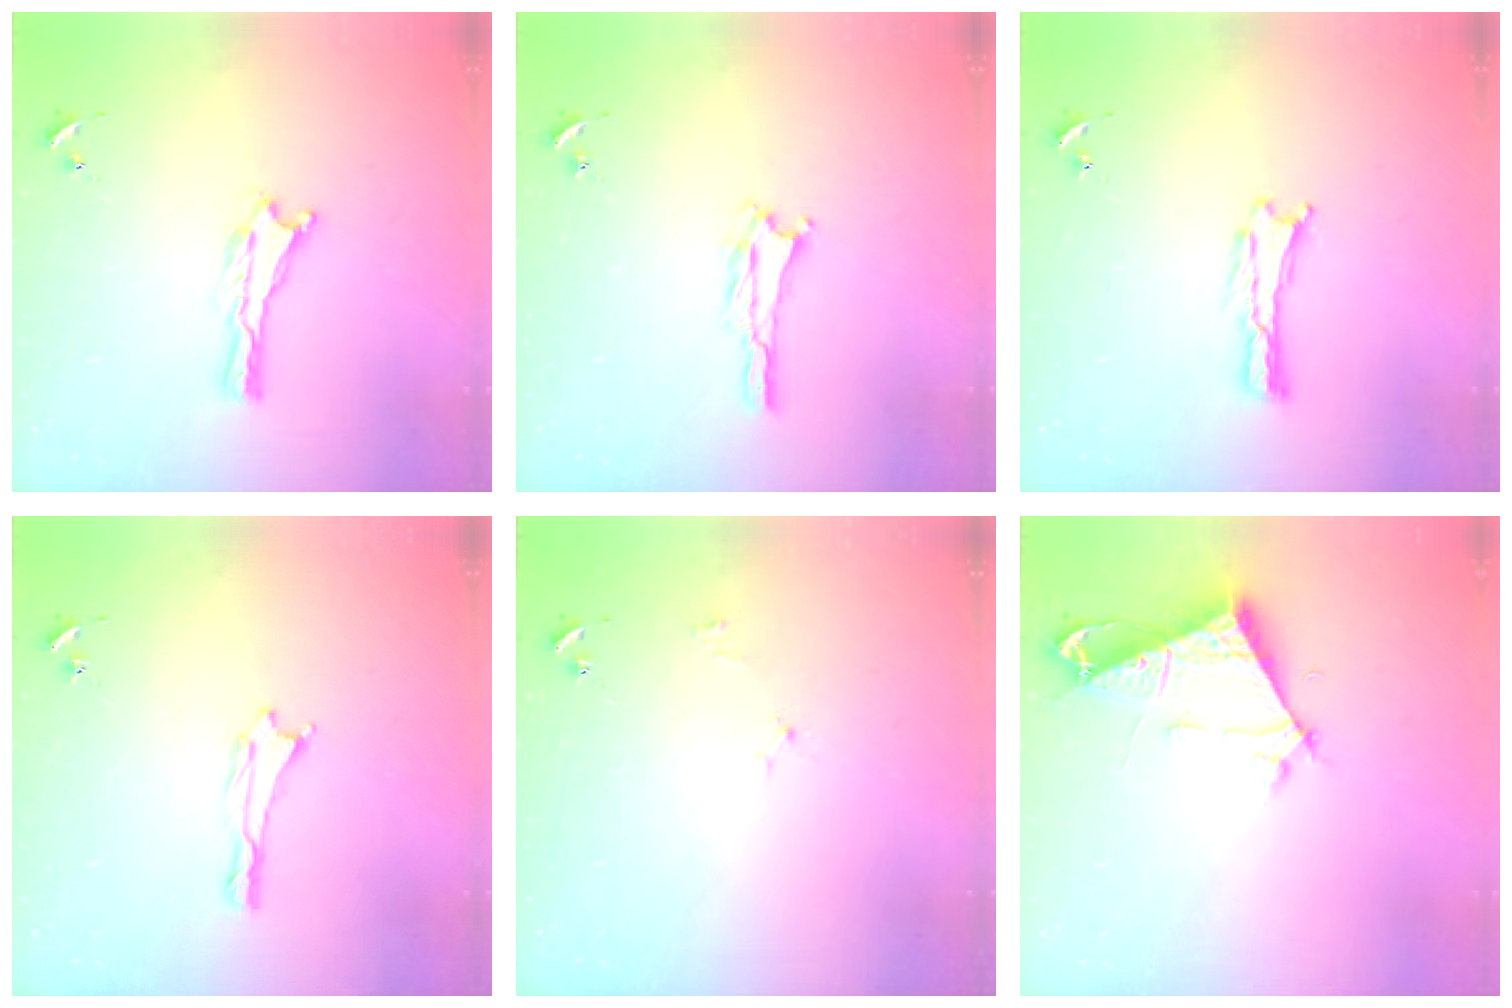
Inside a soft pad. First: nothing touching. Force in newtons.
{"total": 2.1, "press": 2.1, "slide": 0.3}
{"total": 0.0}
{"total": 0.6, "press": 0.5, "slide": 0.2}
{"total": 1.6, "press": 1.5, "slide": 0.3}
{"total": 7.0, "press": 7.0, "slide": 0.5}